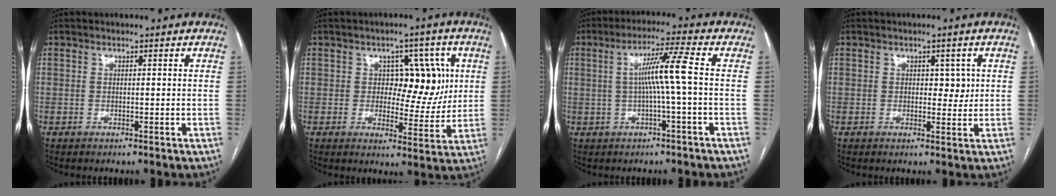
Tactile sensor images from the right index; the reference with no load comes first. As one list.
[{"total": 9.0, "force": [1.7, 5.4, 7.0], "torque": [-0.079, 0.016, 0.032]}, {"total": 6.9, "force": [0.0, -1.2, 6.8], "torque": [-0.123, 0.013, 0.003]}, {"total": 2.7, "force": [0.6, 1.6, 2.0], "torque": [-0.020, 0.000, 0.008]}]